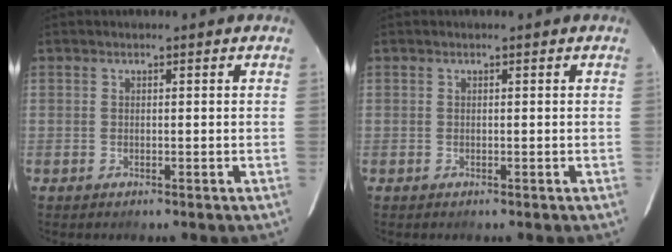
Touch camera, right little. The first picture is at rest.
{"total": 0.0}